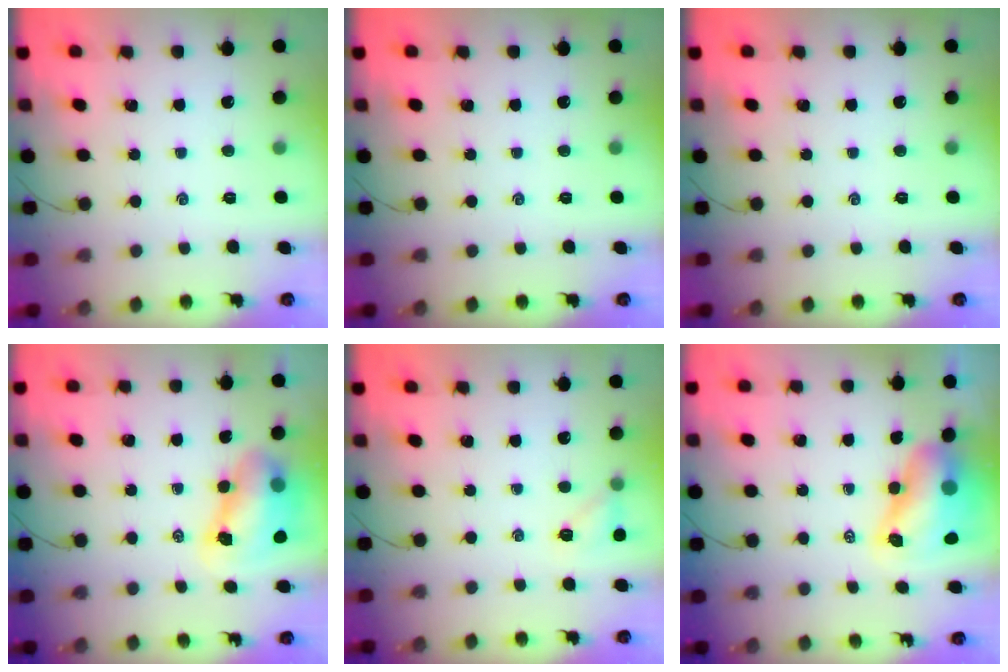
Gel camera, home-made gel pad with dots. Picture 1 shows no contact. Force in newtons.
{"total": 0.0}
{"total": 0.0}
{"total": 8.1, "press": 7.9, "slide": 2.0}
{"total": 6.3, "press": 6.2, "slide": 1.3}
{"total": 9.6, "press": 9.2, "slide": 2.7}